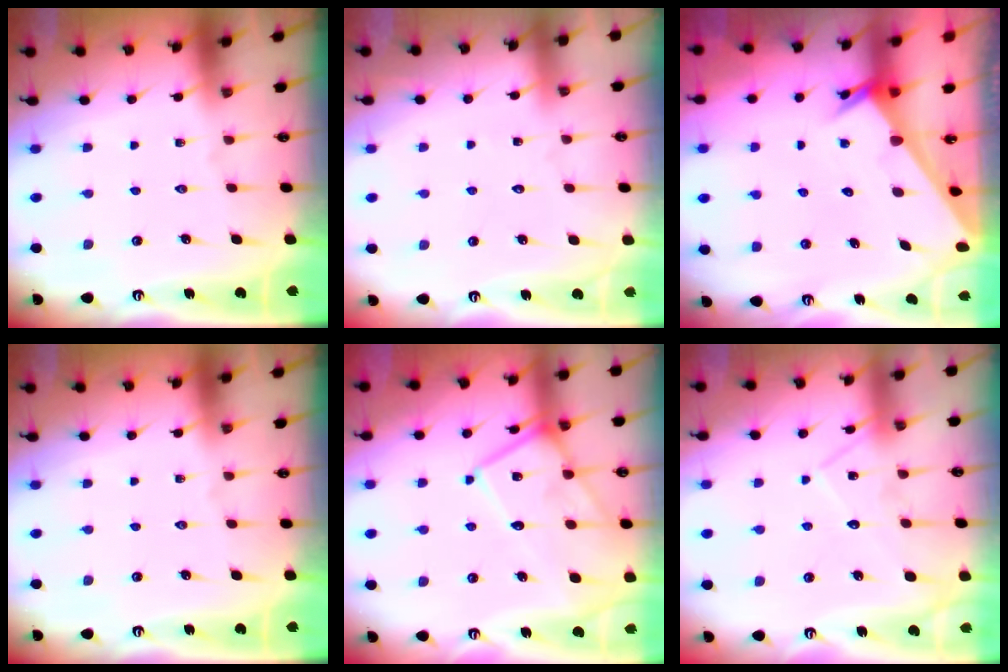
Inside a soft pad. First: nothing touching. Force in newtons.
{"total": 3.4, "press": 3.4, "slide": 0.4}
{"total": 1.8, "press": 1.8, "slide": 0.1}
{"total": 0.0}
{"total": 13.7, "press": 13.7, "slide": 1.2}
{"total": 11.5, "press": 11.5, "slide": 0.7}